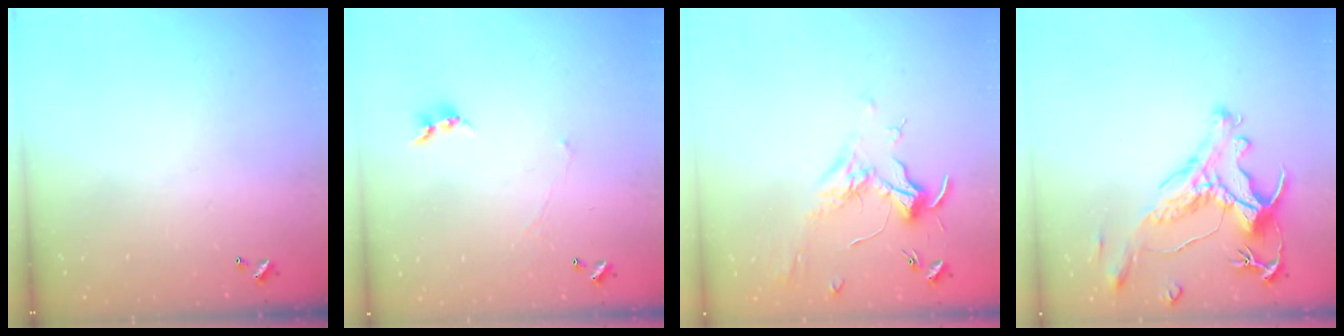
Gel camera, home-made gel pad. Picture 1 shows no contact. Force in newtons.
{"total": 1.0, "press": 0.8, "slide": 0.6}
{"total": 1.9, "press": 1.7, "slide": 0.8}
{"total": 1.9, "press": 1.4, "slide": 1.2}